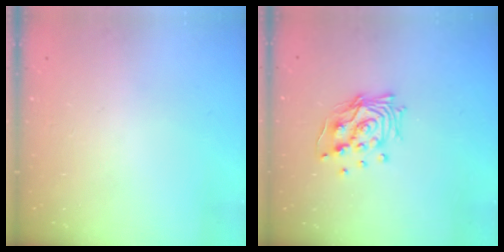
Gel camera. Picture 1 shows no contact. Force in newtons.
{"total": 12.9, "press": 12.8, "slide": 1.1}